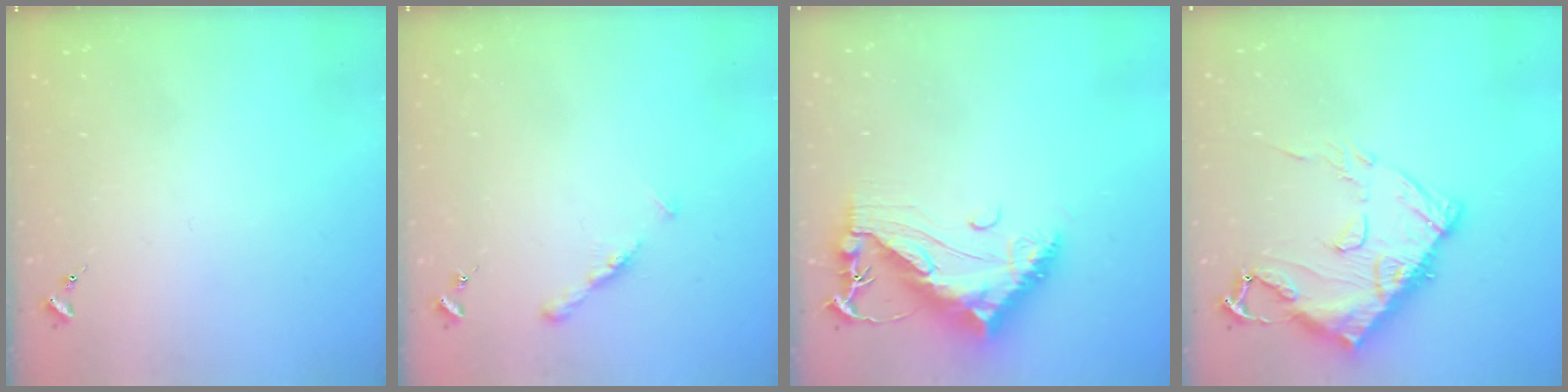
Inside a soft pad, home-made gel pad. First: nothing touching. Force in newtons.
{"total": 5.3, "press": 5.2, "slide": 0.6}
{"total": 14.4, "press": 14.3, "slide": 1.4}
{"total": 15.5, "press": 15.5, "slide": 1.4}